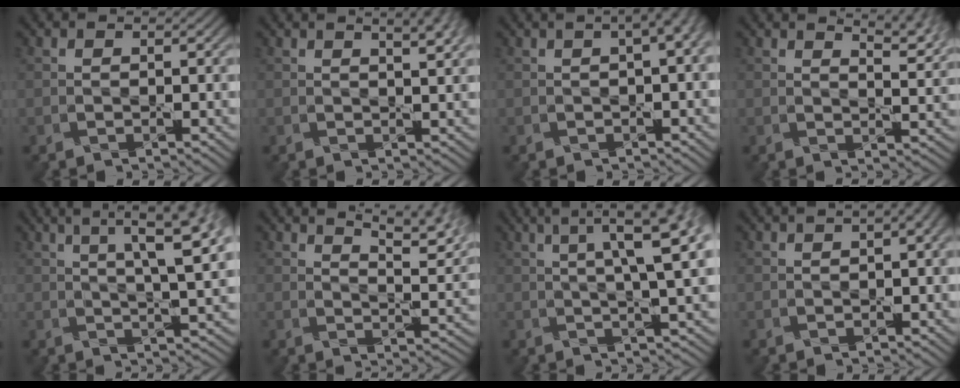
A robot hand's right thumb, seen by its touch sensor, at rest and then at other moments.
{"total": 5.2, "force": [3.0, 1.6, 3.9], "torque": [-0.042, 0.016, 0.019]}
{"total": 4.7, "force": [1.5, 1.5, 4.1], "torque": [-0.050, 0.014, 0.019]}
{"total": 5.7, "force": [4.5, 1.2, 3.3], "torque": [-0.048, -0.001, 0.058]}
{"total": 9.5, "force": [3.7, 2.1, 8.4], "torque": [-0.112, 0.022, 0.049]}
{"total": 9.2, "force": [6.8, 2.1, 5.8], "torque": [-0.083, 0.005, 0.084]}
{"total": 9.3, "force": [2.8, 1.8, 8.6], "torque": [-0.100, 0.028, 0.035]}
{"total": 5.2, "force": [1.5, 2.1, 4.5], "torque": [-0.058, 0.013, 0.012]}